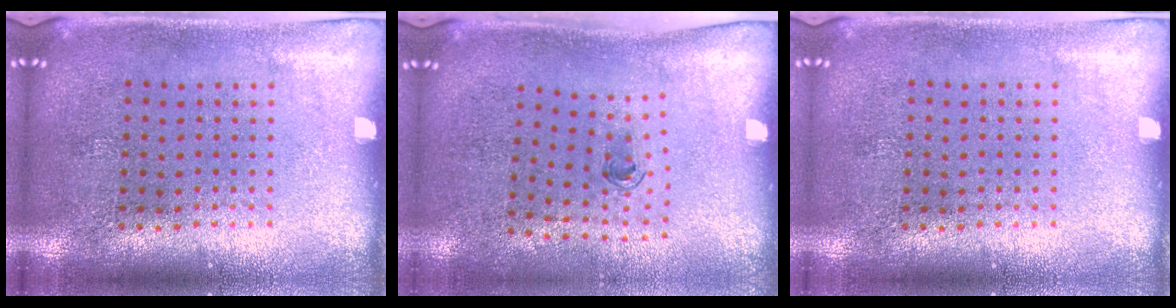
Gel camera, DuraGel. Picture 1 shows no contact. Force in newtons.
{"total": 0.6, "press": 0.3, "slide": 0.6}
{"total": 0.0}